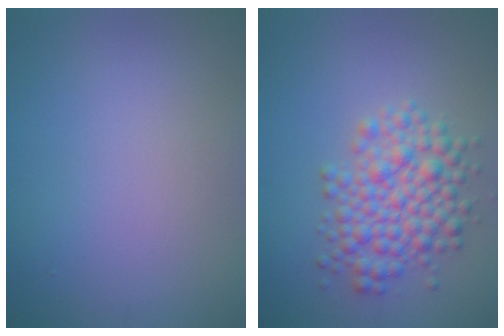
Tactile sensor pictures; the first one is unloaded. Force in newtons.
{"total": 5.1, "press": 5.1, "slide": 0.2}